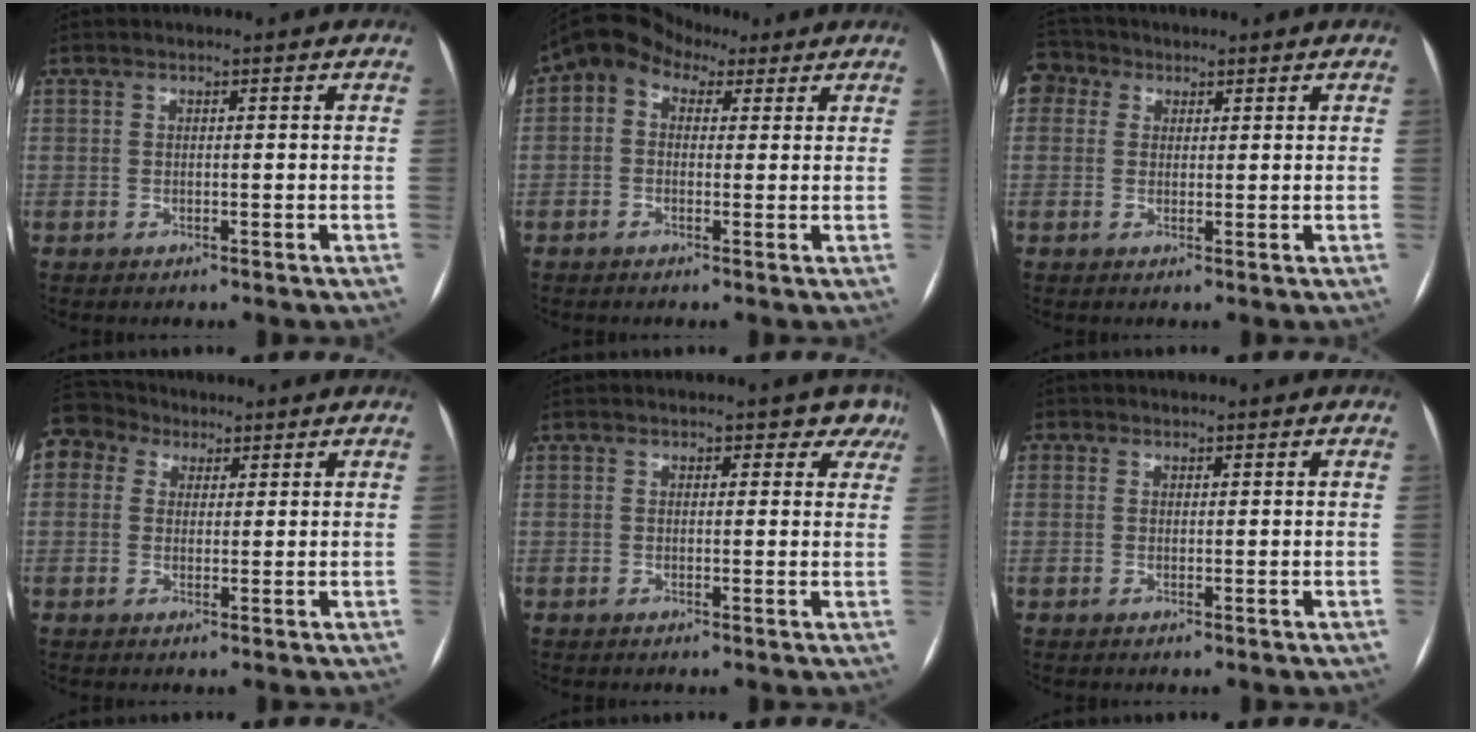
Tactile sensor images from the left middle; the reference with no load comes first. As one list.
[{"total": 7.2, "force": [3.1, 5.1, 4.1], "torque": [-0.080, 0.050, 0.046]}, {"total": 4.7, "force": [2.2, 3.9, 1.5], "torque": [-0.039, 0.027, 0.043]}, {"total": 7.2, "force": [4.1, 5.7, 1.8], "torque": [-0.044, 0.046, 0.081]}, {"total": 1.6, "force": [1.1, 1.1, 0.4], "torque": [0.016, 0.005, 0.004]}, {"total": 1.2, "force": [0.3, 1.1, 0.2], "torque": [0.005, 0.001, 0.002]}]